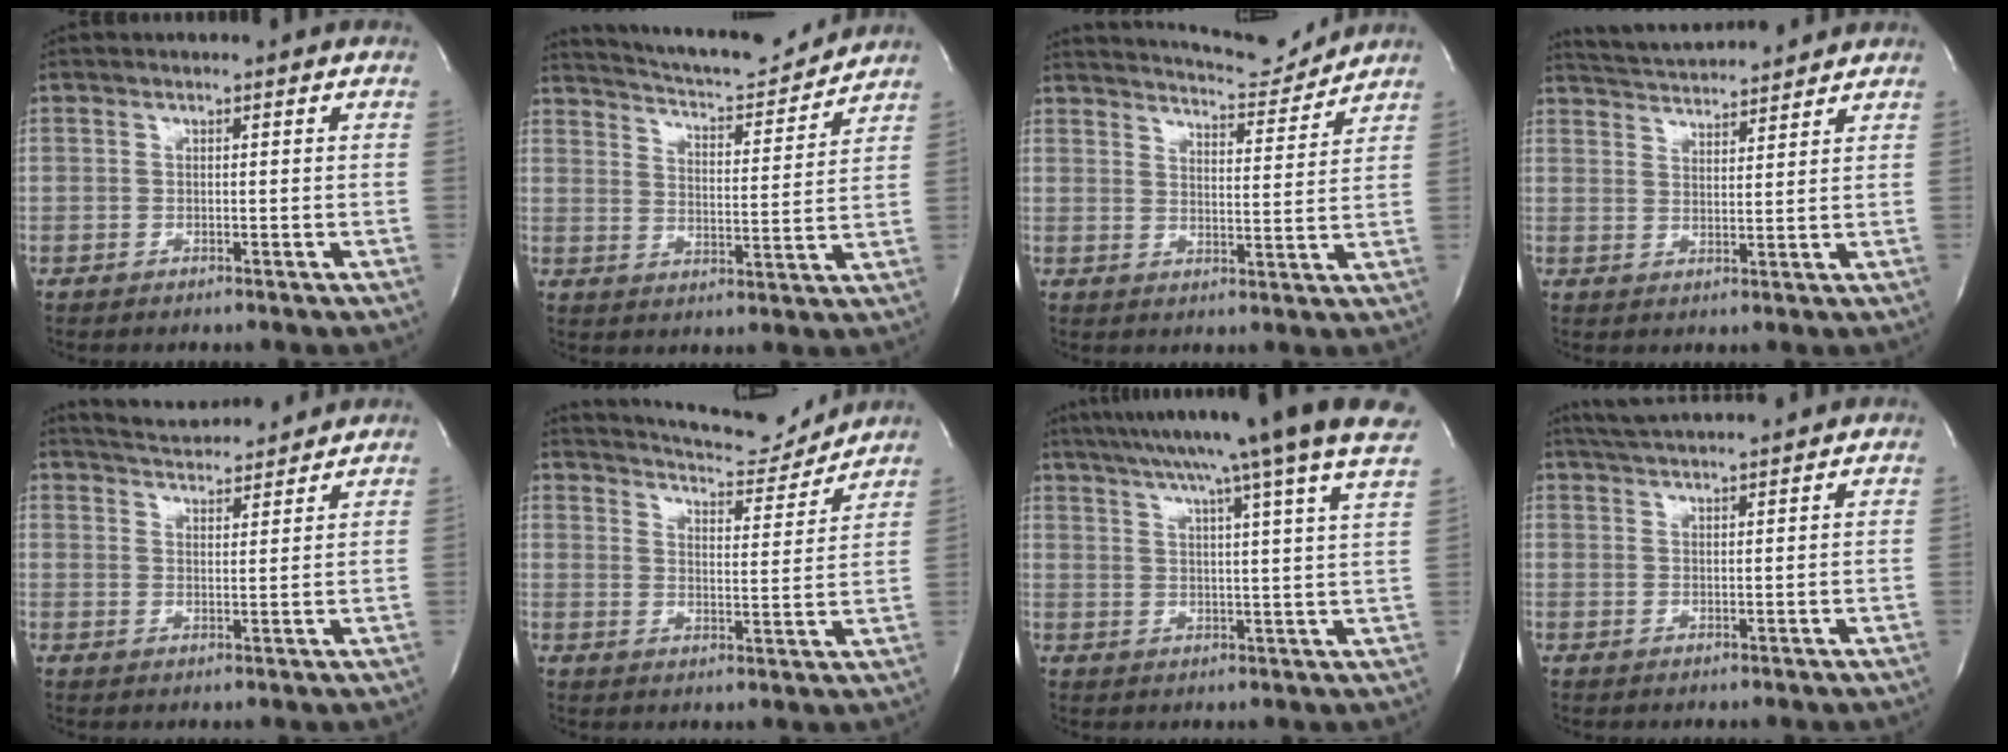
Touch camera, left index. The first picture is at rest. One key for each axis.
{"total": 13.7, "fx": 13.1, "fy": 1.2, "fz": 3.8, "tx": -0.064, "ty": -0.011, "tz": 0.190}
{"total": 9.7, "fx": 9.5, "fy": 0.3, "fz": 1.8, "tx": -0.035, "ty": -0.009, "tz": 0.134}
{"total": 10.6, "fx": 10.1, "fy": 0.9, "fz": 2.9, "tx": -0.060, "ty": 0.020, "tz": 0.157}
{"total": 9.9, "fx": 9.4, "fy": 1.2, "fz": 2.8, "tx": -0.052, "ty": 0.015, "tz": 0.142}
{"total": 12.0, "fx": 11.6, "fy": 1.2, "fz": 3.0, "tx": -0.052, "ty": -0.009, "tz": 0.162}
{"total": 21.2, "fx": 17.4, "fy": -2.1, "fz": 11.9, "tx": -0.205, "ty": -0.011, "tz": 0.228}
{"total": 8.1, "fx": 7.4, "fy": -0.2, "fz": 3.1, "tx": -0.060, "ty": 0.030, "tz": 0.116}